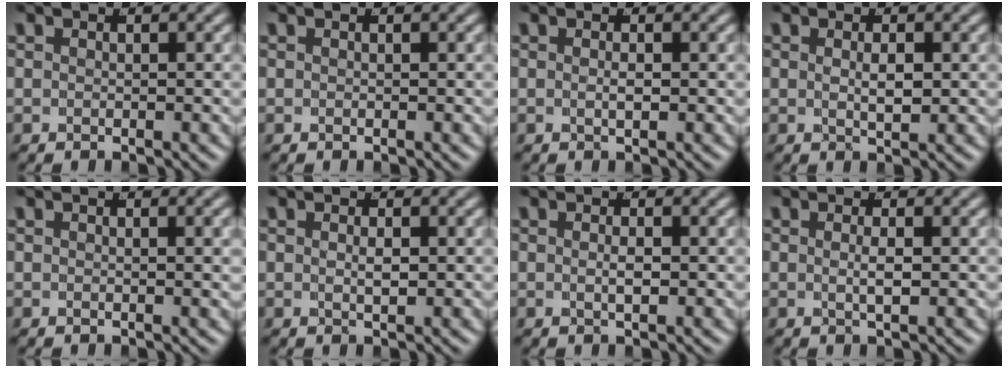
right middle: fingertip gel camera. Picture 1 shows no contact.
{"total": 0.0}
{"total": 0.7, "force": [-0.1, -0.3, 0.7], "torque": [-0.014, -0.008, 0.003]}
{"total": 1.6, "force": [0.3, 0.0, 1.5], "torque": [-0.023, -0.011, 0.013]}
{"total": 0.6, "force": [0.3, -0.2, 0.4], "torque": [-0.005, 0.002, 0.003]}
{"total": 0.9, "force": [0.1, -0.3, 0.9], "torque": [-0.016, -0.010, 0.010]}
{"total": 0.9, "force": [-0.2, -0.2, 0.8], "torque": [-0.017, -0.006, 0.000]}
{"total": 1.2, "force": [0.0, -0.5, 1.1], "torque": [-0.022, -0.008, 0.003]}